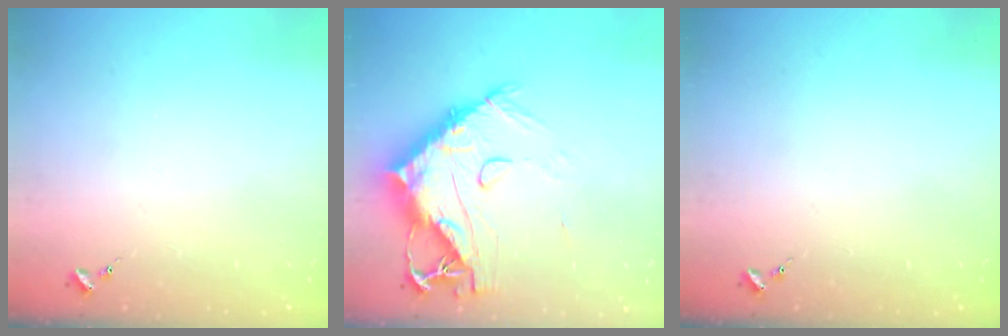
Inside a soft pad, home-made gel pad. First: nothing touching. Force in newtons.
{"total": 18.5, "press": 18.4, "slide": 1.9}
{"total": 0.0}